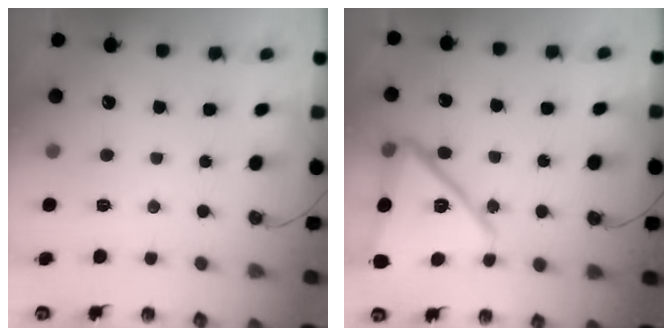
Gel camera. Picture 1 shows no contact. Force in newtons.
{"total": 17.5, "press": 16.8, "slide": 5.1}